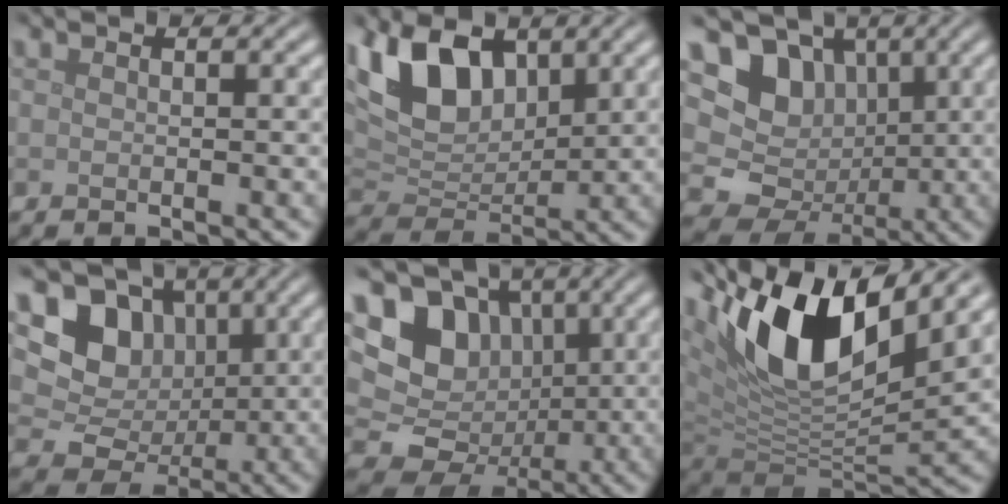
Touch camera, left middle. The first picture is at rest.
{"total": 8.6, "force": [3.9, 5.2, 5.7], "torque": [-0.125, 0.003, 0.065]}
{"total": 10.5, "force": [2.1, 9.5, 4.1], "torque": [-0.084, 0.023, 0.011]}
{"total": 7.7, "force": [2.0, 6.5, 3.6], "torque": [-0.055, -0.001, 0.018]}
{"total": 14.7, "force": [2.6, 13.1, 6.1], "torque": [-0.145, 0.032, 0.035]}
{"total": 12.5, "force": [5.9, 5.2, 9.6], "torque": [-0.173, 0.004, 0.108]}